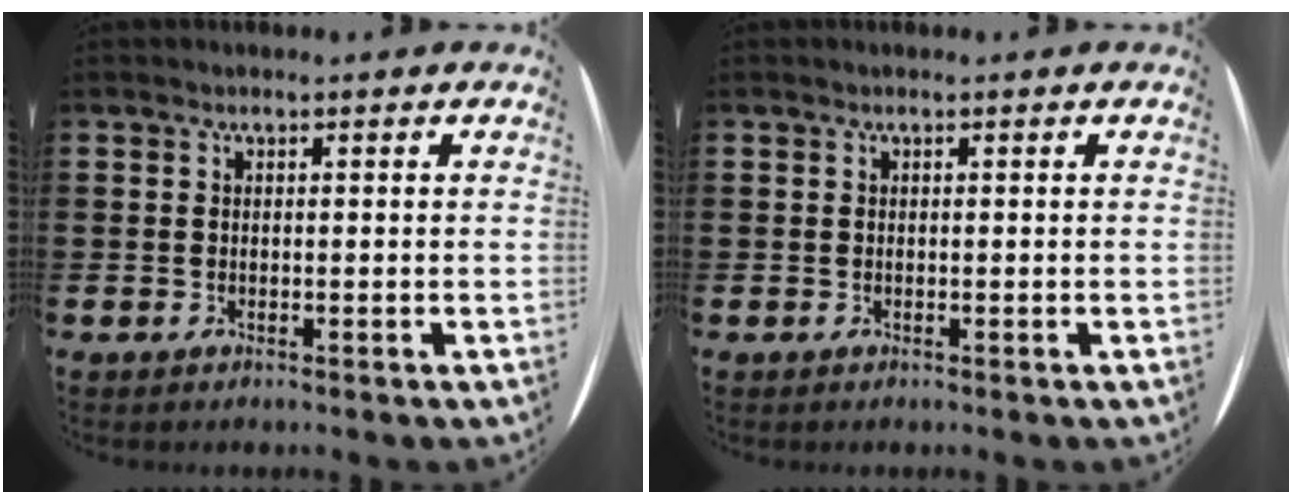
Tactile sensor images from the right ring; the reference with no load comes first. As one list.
[{"total": 0.0}]